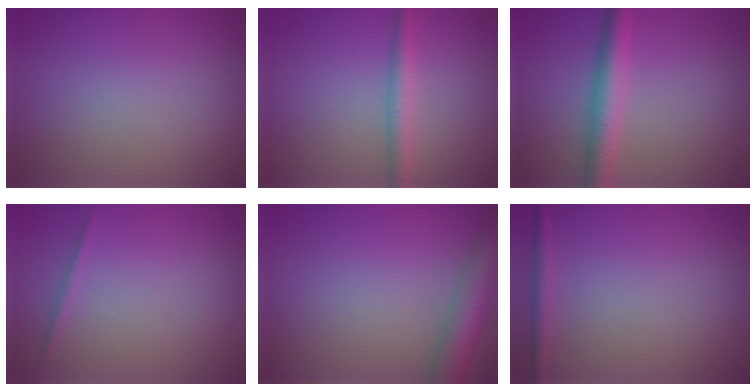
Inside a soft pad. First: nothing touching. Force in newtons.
{"total": 2.6, "press": 2.6, "slide": 0.1}
{"total": 4.2, "press": 4.2, "slide": 0.0}
{"total": 0.7, "press": 0.7, "slide": 0.0}
{"total": 5.1, "press": 5.1, "slide": 0.3}
{"total": 1.4, "press": 1.4, "slide": 0.1}